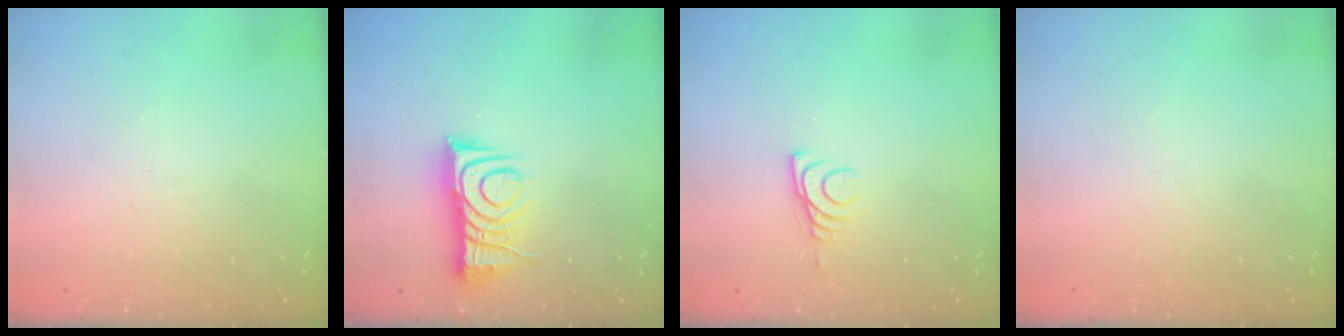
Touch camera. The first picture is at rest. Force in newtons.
{"total": 10.0, "press": 10.0, "slide": 0.3}
{"total": 6.6, "press": 6.6, "slide": 0.9}
{"total": 1.8, "press": 1.7, "slide": 0.1}